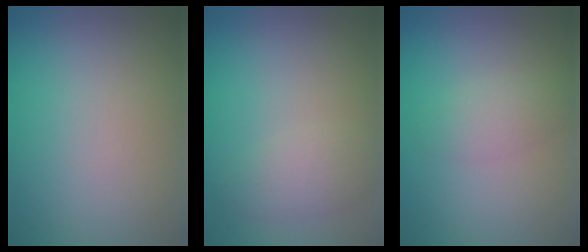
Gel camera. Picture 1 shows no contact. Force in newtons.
{"total": 2.6, "press": 2.6, "slide": 0.1}
{"total": 1.8, "press": 1.8, "slide": 0.1}